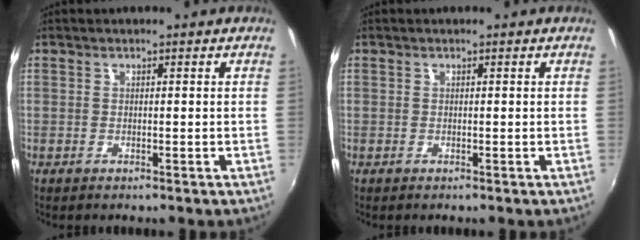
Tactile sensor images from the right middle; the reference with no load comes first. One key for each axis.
{"total": 0.0}